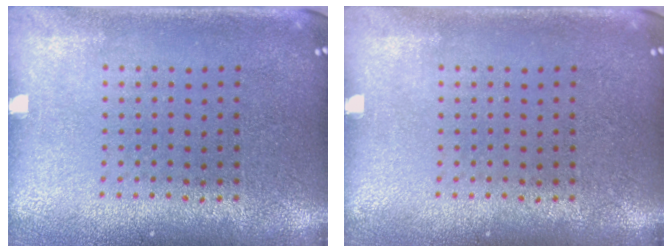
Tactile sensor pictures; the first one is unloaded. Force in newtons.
{"total": 0.0}